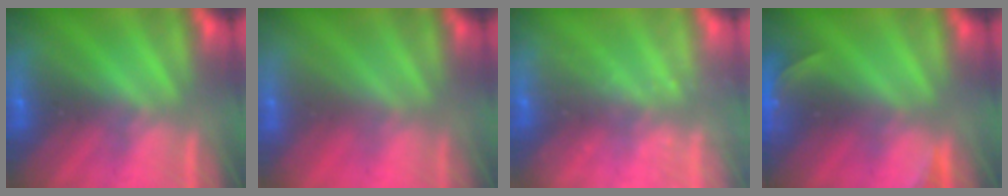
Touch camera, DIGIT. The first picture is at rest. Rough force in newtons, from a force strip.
{"total": 2.6}
{"total": 2.1}
{"total": 2.6}